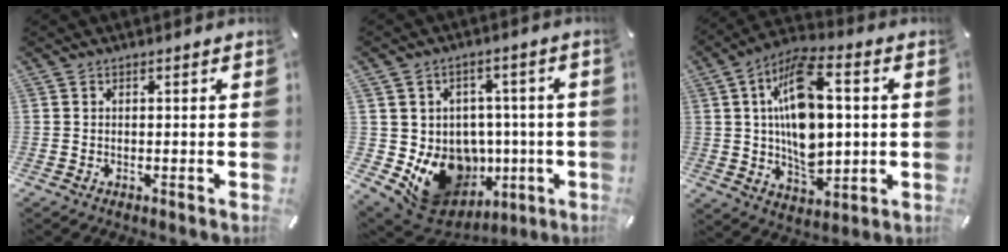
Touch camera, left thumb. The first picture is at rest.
{"total": 13.8, "force": [-3.5, 12.1, 5.6], "torque": [-0.086, -0.008, -0.032]}
{"total": 16.9, "force": [1.9, 10.2, 13.4], "torque": [-0.252, 0.007, 0.031]}